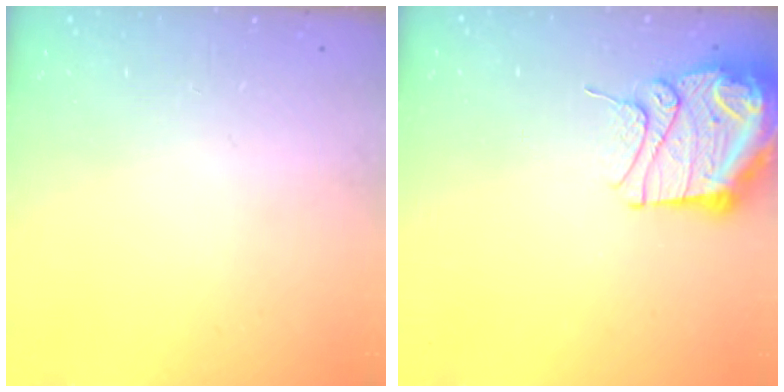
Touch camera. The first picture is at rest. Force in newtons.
{"total": 13.1, "press": 13.1, "slide": 1.5}